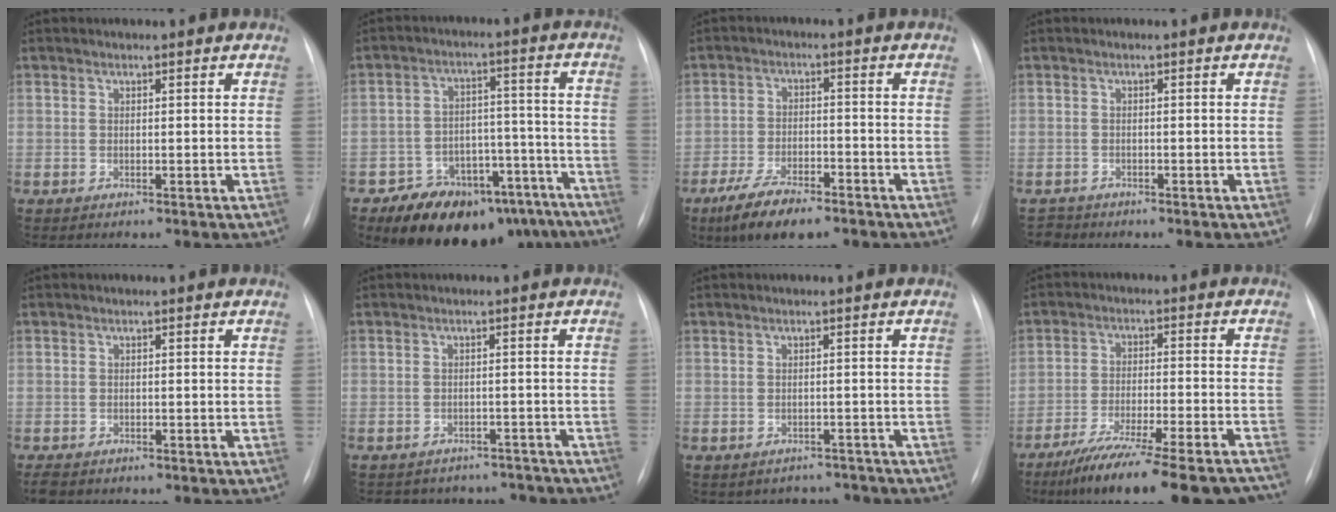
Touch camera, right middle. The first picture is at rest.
{"total": 17.6, "force": [-14.1, 8.5, 6.2], "torque": [-0.060, 0.051, -0.192]}
{"total": 8.8, "force": [-6.3, 2.8, 5.5], "torque": [-0.106, -0.012, -0.108]}
{"total": 1.5, "force": [-1.2, 0.5, -0.6], "torque": [0.007, -0.002, -0.021]}
{"total": 2.2, "force": [-1.7, 1.1, 0.8], "torque": [-0.018, -0.003, -0.024]}
{"total": 8.7, "force": [-7.9, 3.6, 0.2], "torque": [0.001, 0.025, -0.087]}
{"total": 4.4, "force": [-3.9, 2.1, -0.5], "torque": [0.014, 0.023, -0.045]}
{"total": 19.6, "force": [-16.6, 1.7, 10.4], "torque": [-0.118, -0.021, -0.244]}